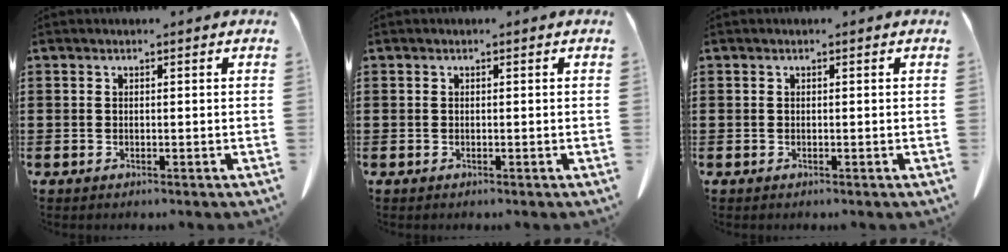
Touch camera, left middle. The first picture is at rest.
{"total": 0.0}
{"total": 0.0}